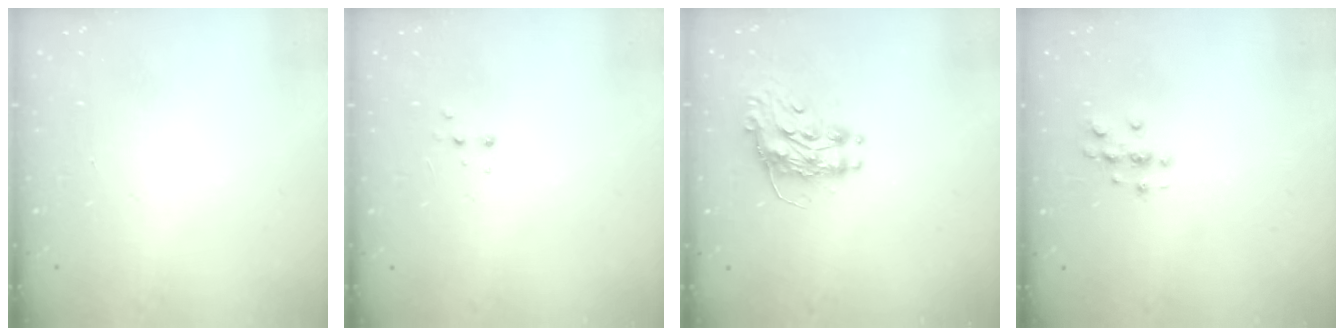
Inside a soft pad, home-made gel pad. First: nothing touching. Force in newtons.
{"total": 2.7, "press": 2.7, "slide": 0.5}
{"total": 9.1, "press": 9.0, "slide": 1.0}
{"total": 3.0, "press": 3.0, "slide": 0.3}